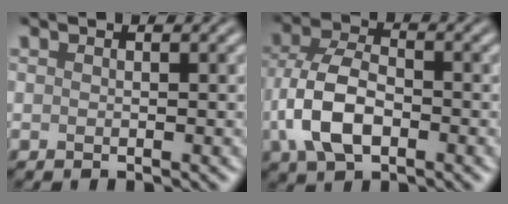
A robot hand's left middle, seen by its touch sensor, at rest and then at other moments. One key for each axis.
{"total": 6.7, "fx": -2.0, "fy": 3.9, "fz": 5.1, "tx": -0.115, "ty": 0.003, "tz": -0.045}